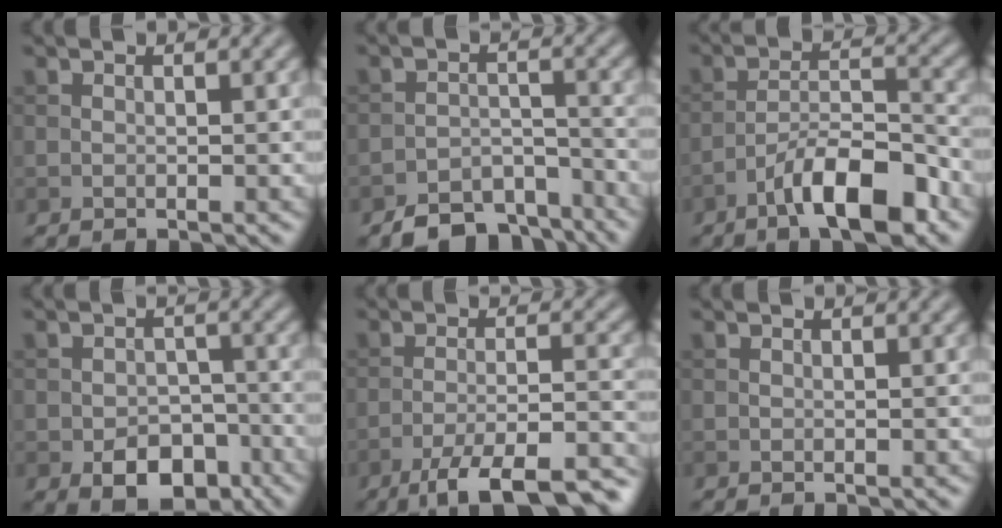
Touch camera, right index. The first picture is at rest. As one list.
[{"total": 5.8, "force": [-5.0, 2.4, 1.9], "torque": [-0.021, -0.007, -0.085]}, {"total": 7.8, "force": [-5.0, 2.1, 5.6], "torque": [-0.088, 0.012, -0.086]}, {"total": 5.4, "force": [-2.8, 3.4, 3.1], "torque": [-0.045, -0.010, -0.044]}, {"total": 9.5, "force": [-7.0, 2.2, 6.0], "torque": [-0.090, 0.000, -0.110]}, {"total": 0.0}]